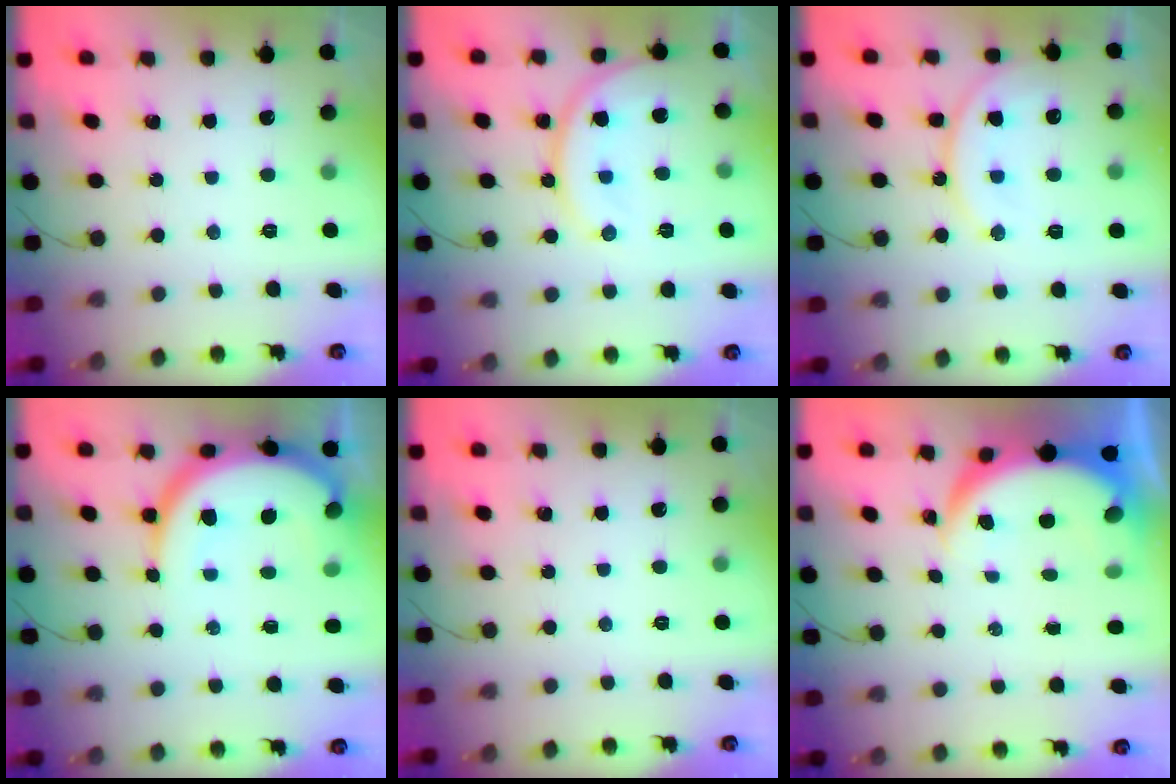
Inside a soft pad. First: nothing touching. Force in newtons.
{"total": 12.3, "press": 12.3, "slide": 0.5}
{"total": 13.1, "press": 13.0, "slide": 1.1}
{"total": 13.0, "press": 12.9, "slide": 1.5}
{"total": 0.0}
{"total": 5.9, "press": 5.9, "slide": 0.5}